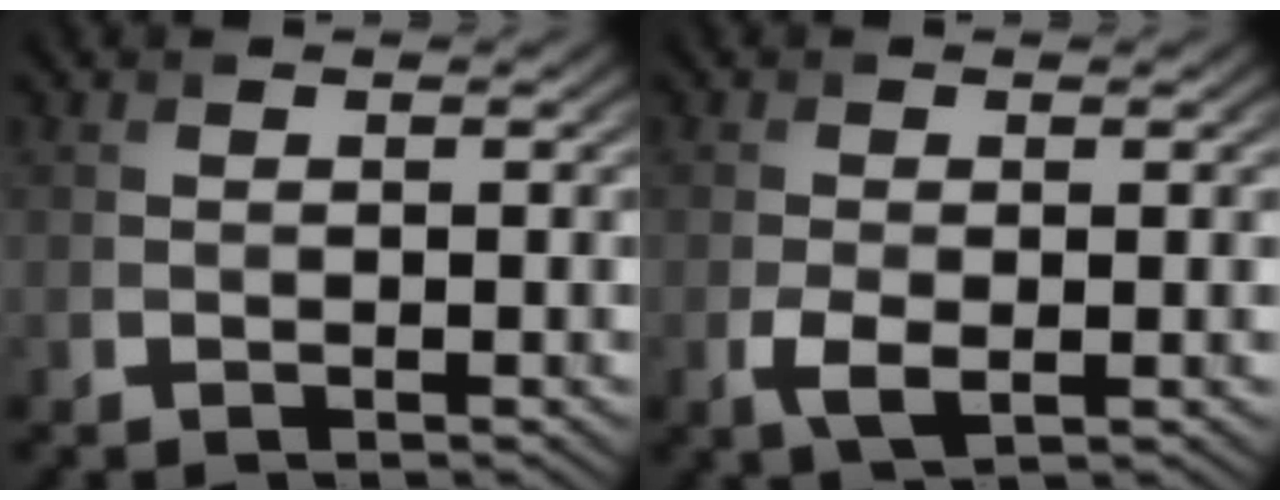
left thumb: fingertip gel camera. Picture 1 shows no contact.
{"total": 2.7, "force": [-0.7, 1.4, 2.3], "torque": [-0.055, -0.009, -0.013]}